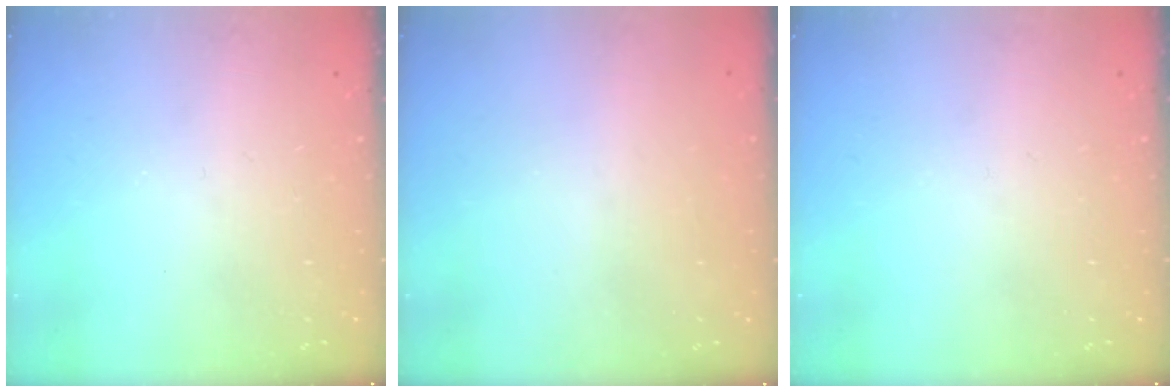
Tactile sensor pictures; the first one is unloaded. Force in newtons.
{"total": 0.9, "press": 0.9, "slide": 0.1}
{"total": 0.0}